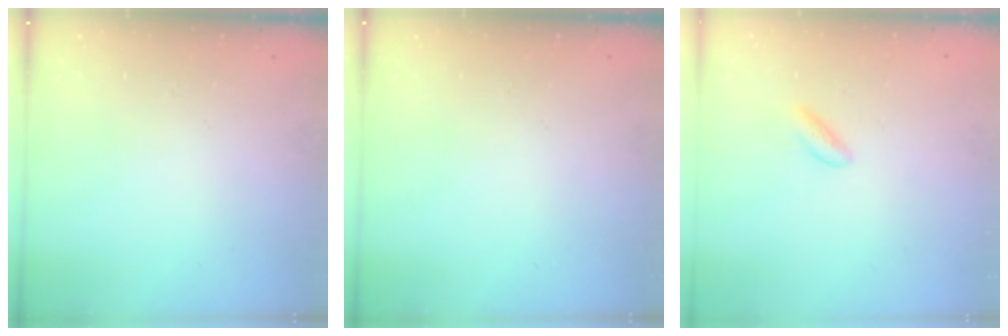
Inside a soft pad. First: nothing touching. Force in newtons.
{"total": 0.0}
{"total": 2.3, "press": 2.2, "slide": 0.9}